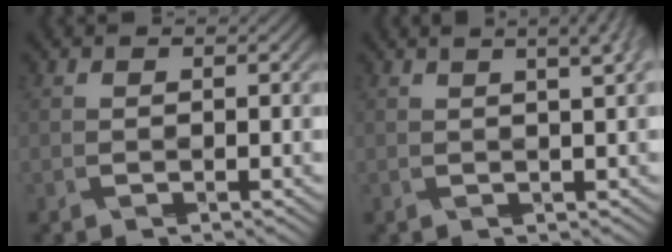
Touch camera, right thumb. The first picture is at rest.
{"total": 4.8, "force": [2.0, 1.5, 4.1], "torque": [-0.055, 0.013, 0.029]}